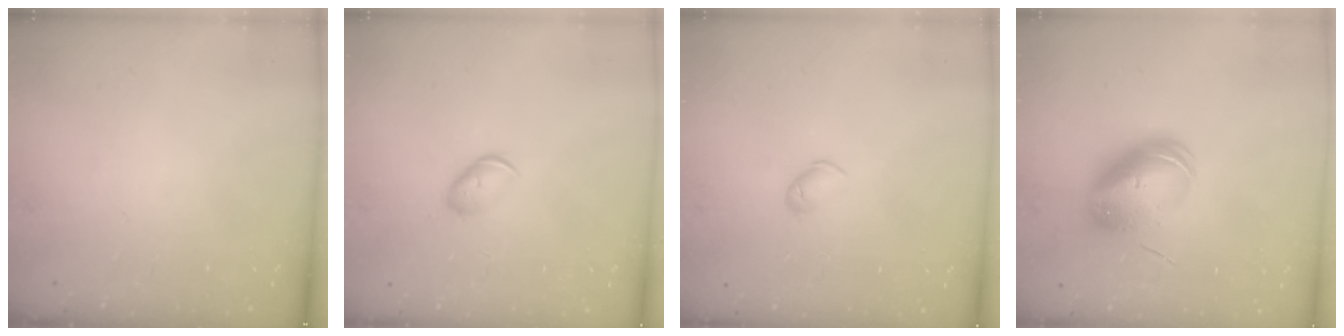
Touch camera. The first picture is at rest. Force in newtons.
{"total": 5.4, "press": 5.4, "slide": 0.7}
{"total": 4.4, "press": 4.3, "slide": 0.9}
{"total": 10.4, "press": 10.1, "slide": 2.3}